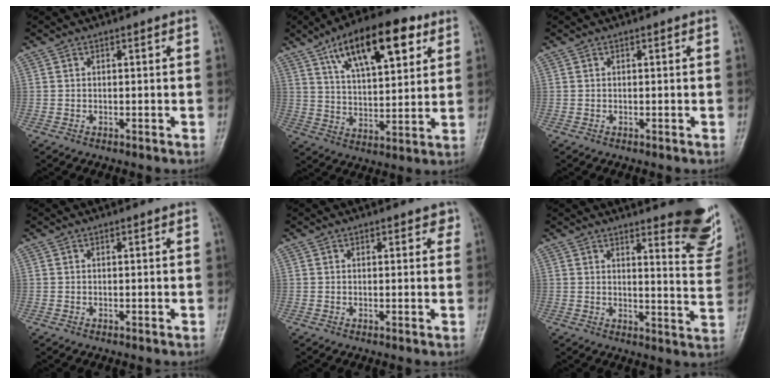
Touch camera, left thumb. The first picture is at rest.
{"total": 18.2, "force": [9.1, 7.6, 13.8], "torque": [-0.186, -0.022, 0.151]}
{"total": 0.0}
{"total": 0.0}
{"total": 1.7, "force": [1.1, 1.2, 0.7], "torque": [0.015, -0.003, 0.007]}
{"total": 14.3, "force": [10.0, 3.6, 9.6], "torque": [-0.082, -0.075, 0.116]}